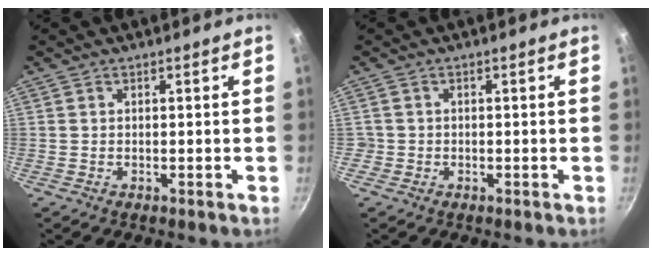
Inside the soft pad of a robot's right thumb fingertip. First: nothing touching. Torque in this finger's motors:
{"motor_torque": [0.14, 0.06, -0.03, 0.23, -0.07]}